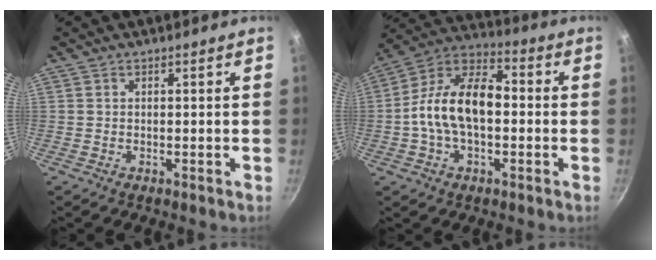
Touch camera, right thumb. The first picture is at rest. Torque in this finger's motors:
{"motor_torque": [0.64, 1.27, 0.67, -0.62, 0.22]}